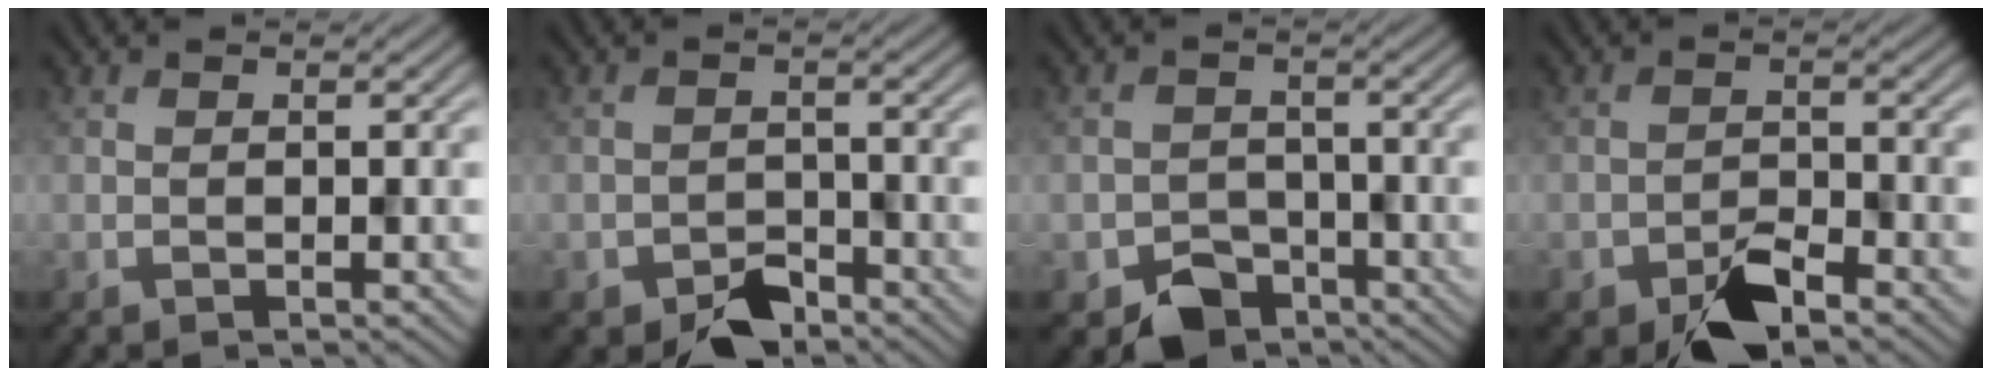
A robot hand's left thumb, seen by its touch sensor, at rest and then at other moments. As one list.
[{"total": 3.8, "force": [-2.8, 2.0, 1.5], "torque": [-0.023, -0.005, -0.053]}, {"total": 5.2, "force": [-3.5, 3.5, 1.6], "torque": [-0.022, -0.011, -0.062]}, {"total": 4.7, "force": [-3.1, 2.0, 2.8], "torque": [-0.044, -0.002, -0.060]}]